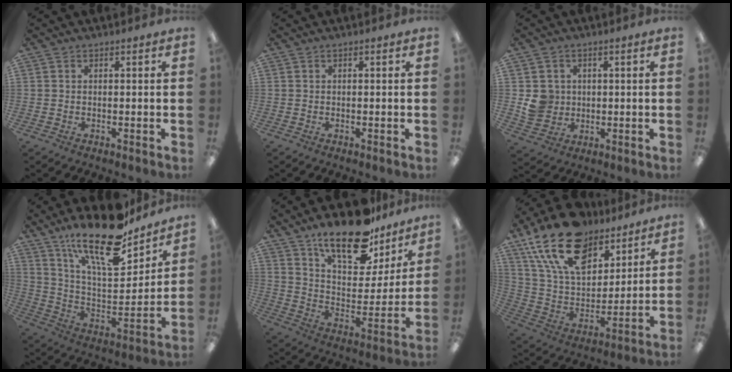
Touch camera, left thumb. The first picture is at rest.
{"total": 0.0}
{"total": 6.3, "force": [0.6, 6.1, 1.6], "torque": [-0.019, 0.007, 0.016]}
{"total": 21.9, "force": [16.1, 7.4, 12.8], "torque": [-0.216, -0.105, 0.276]}
{"total": 19.9, "force": [14.8, 8.5, 10.3], "torque": [-0.163, -0.096, 0.257]}
{"total": 21.7, "force": [13.9, 12.1, 11.5], "torque": [-0.223, -0.072, 0.253]}